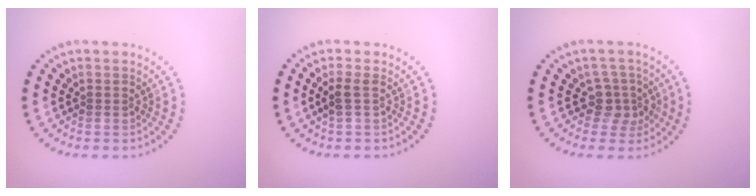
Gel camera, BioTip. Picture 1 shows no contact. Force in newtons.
{"total": 1.3, "press": 1.0, "slide": 0.7}
{"total": 2.5, "press": 2.0, "slide": 1.5}